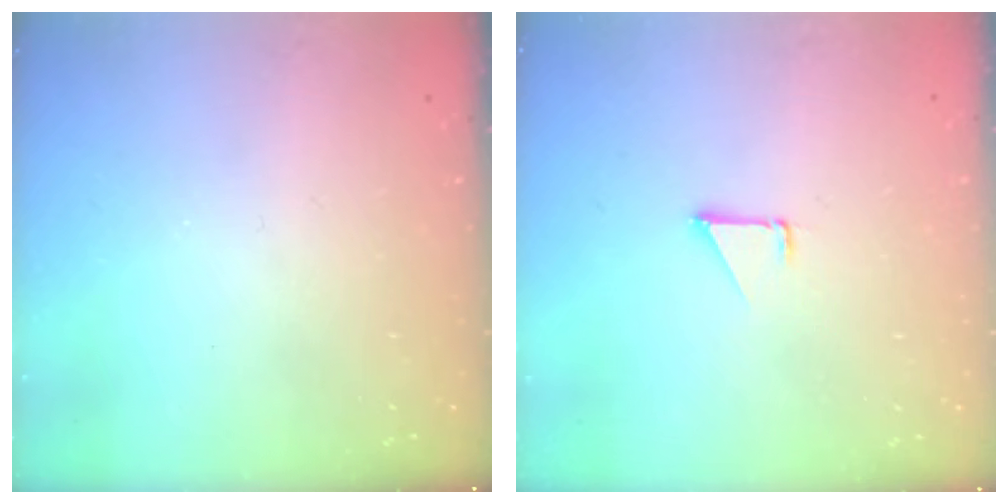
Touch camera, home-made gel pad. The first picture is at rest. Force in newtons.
{"total": 1.5, "press": 1.5, "slide": 0.1}